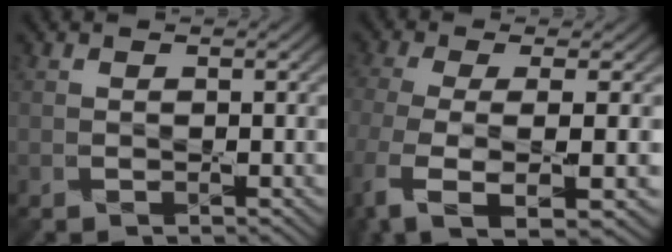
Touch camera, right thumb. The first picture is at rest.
{"total": 8.4, "force": [-3.5, 2.2, 7.2], "torque": [-0.154, -0.021, -0.070]}